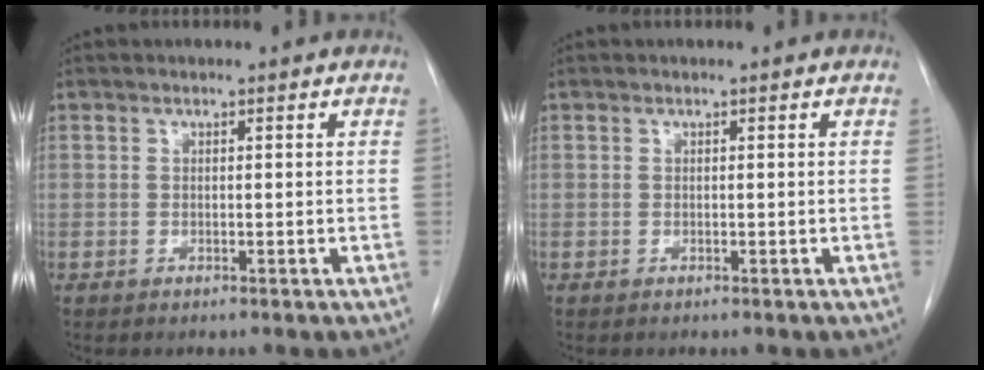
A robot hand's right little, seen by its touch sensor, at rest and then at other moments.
{"total": 0.0}